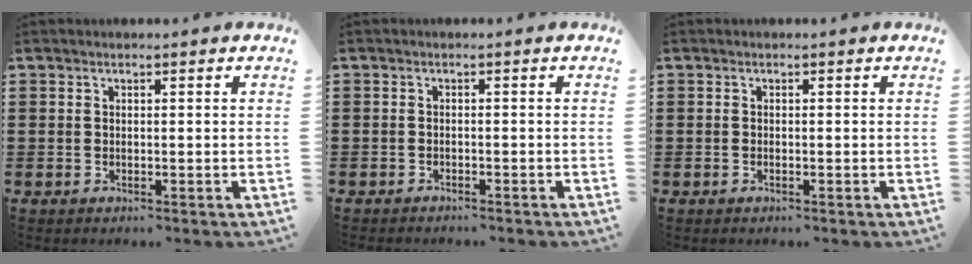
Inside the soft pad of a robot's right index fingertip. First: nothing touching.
{"total": 0.9, "force": [-0.9, 0.0, -0.1], "torque": [0.001, 0.000, -0.018]}
{"total": 0.0}